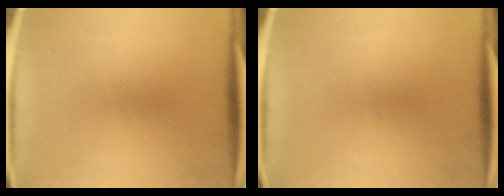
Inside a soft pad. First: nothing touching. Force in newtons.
{"total": 0.0}